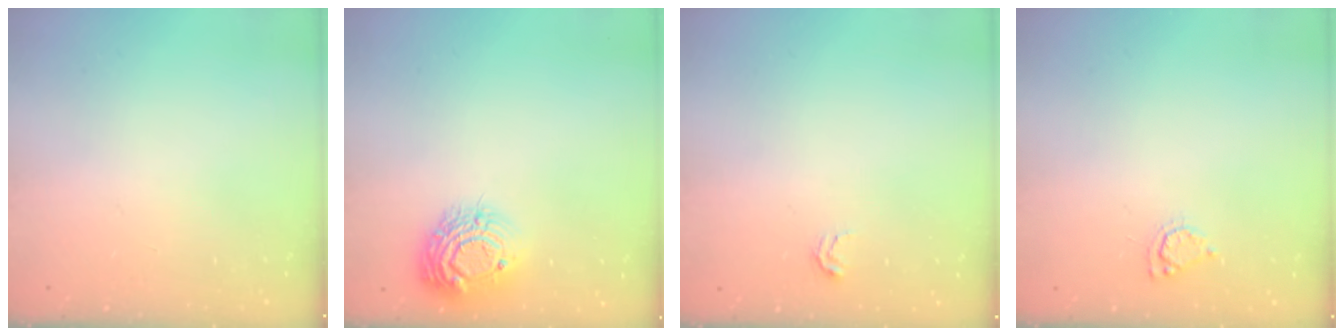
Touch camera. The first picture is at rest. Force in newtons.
{"total": 12.4, "press": 12.3, "slide": 0.9}
{"total": 2.7, "press": 2.7, "slide": 0.4}
{"total": 5.0, "press": 5.0, "slide": 0.5}